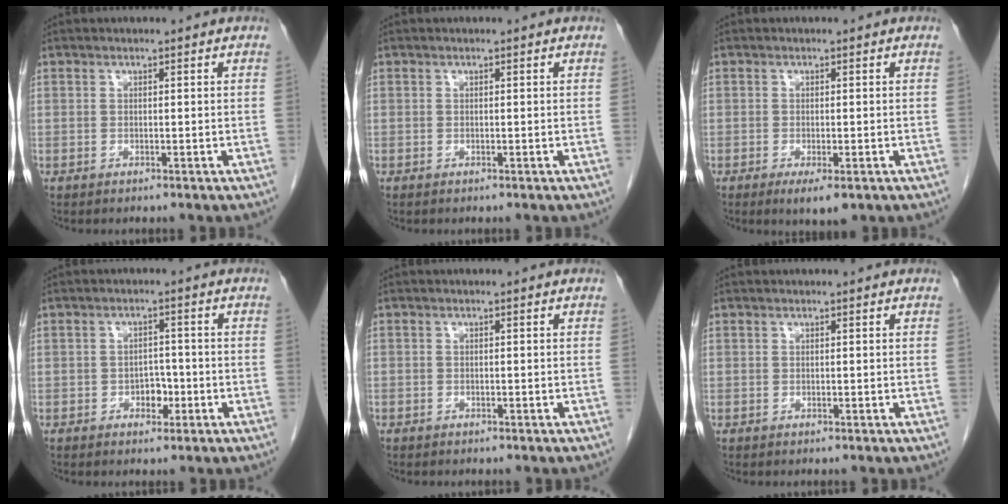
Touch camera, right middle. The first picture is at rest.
{"total": 0.0}
{"total": 3.6, "force": [-1.9, 0.9, 2.9], "torque": [-0.042, -0.007, -0.024]}
{"total": 2.9, "force": [-1.2, 1.9, 1.8], "torque": [-0.021, 0.007, -0.017]}
{"total": 0.7, "force": [-0.5, 0.5, 0.1], "torque": [-0.008, 0.003, -0.010]}
{"total": 0.0}